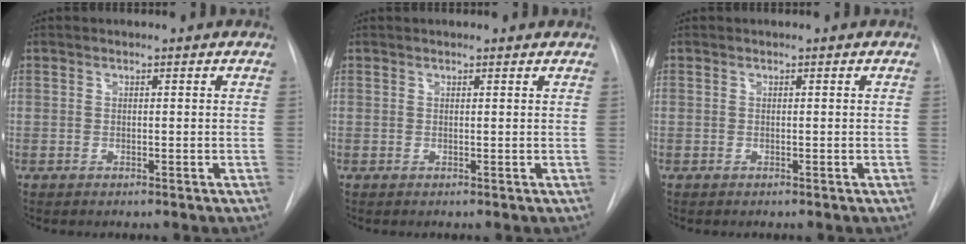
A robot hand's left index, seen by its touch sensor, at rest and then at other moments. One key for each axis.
{"total": 2.6, "fx": 2.4, "fy": 0.5, "fz": 0.8, "tx": -0.013, "ty": 0.020, "tz": 0.022}
{"total": 0.0}